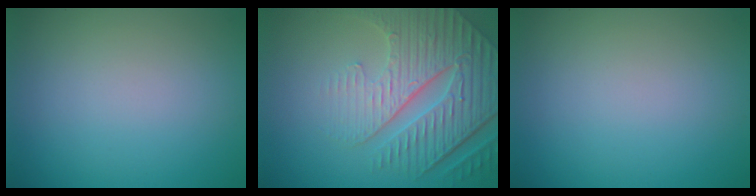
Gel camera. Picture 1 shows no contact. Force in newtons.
{"total": 7.6, "press": 5.7, "slide": 5.1}
{"total": 0.0}